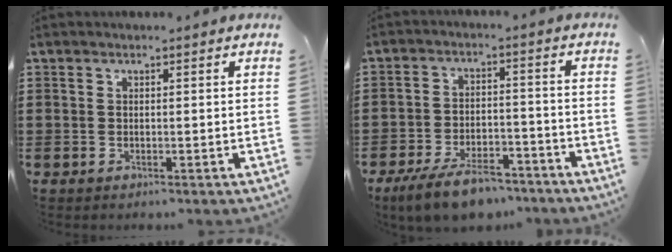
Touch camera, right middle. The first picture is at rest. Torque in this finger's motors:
{"motor_torque": [1.47, -0.24, 0.72, 0.10]}